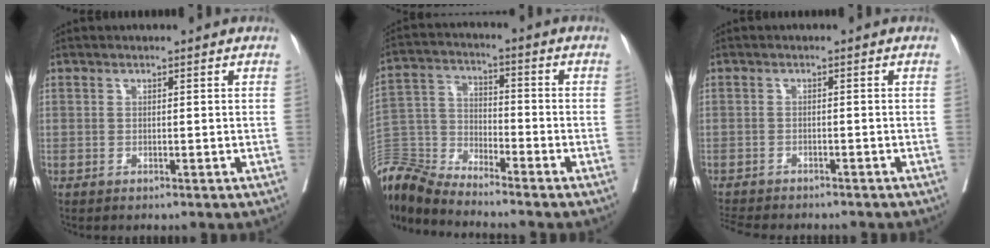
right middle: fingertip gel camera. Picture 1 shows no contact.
{"total": 10.7, "force": [-10.6, 0.0, 1.3], "torque": [-0.035, 0.013, -0.213]}
{"total": 7.5, "force": [-6.8, 1.8, 2.7], "torque": [-0.045, -0.006, -0.098]}